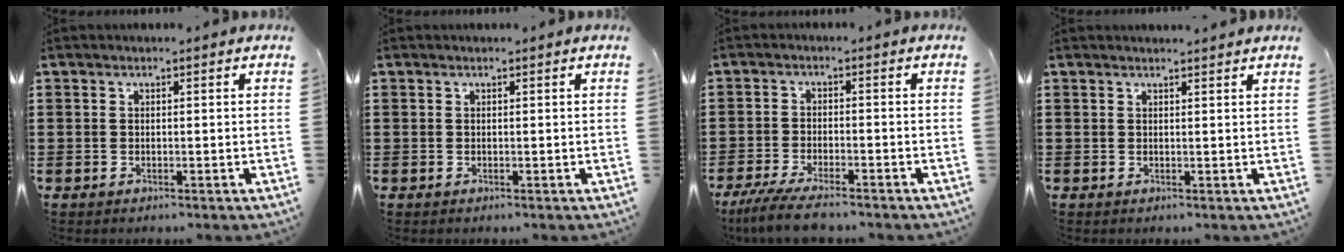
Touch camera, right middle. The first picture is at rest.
{"total": 0.0}
{"total": 5.1, "force": [-4.3, 0.4, 2.8], "torque": [-0.065, -0.013, -0.083]}
{"total": 1.0, "force": [1.0, -0.1, 0.1], "torque": [0.004, -0.005, 0.017]}